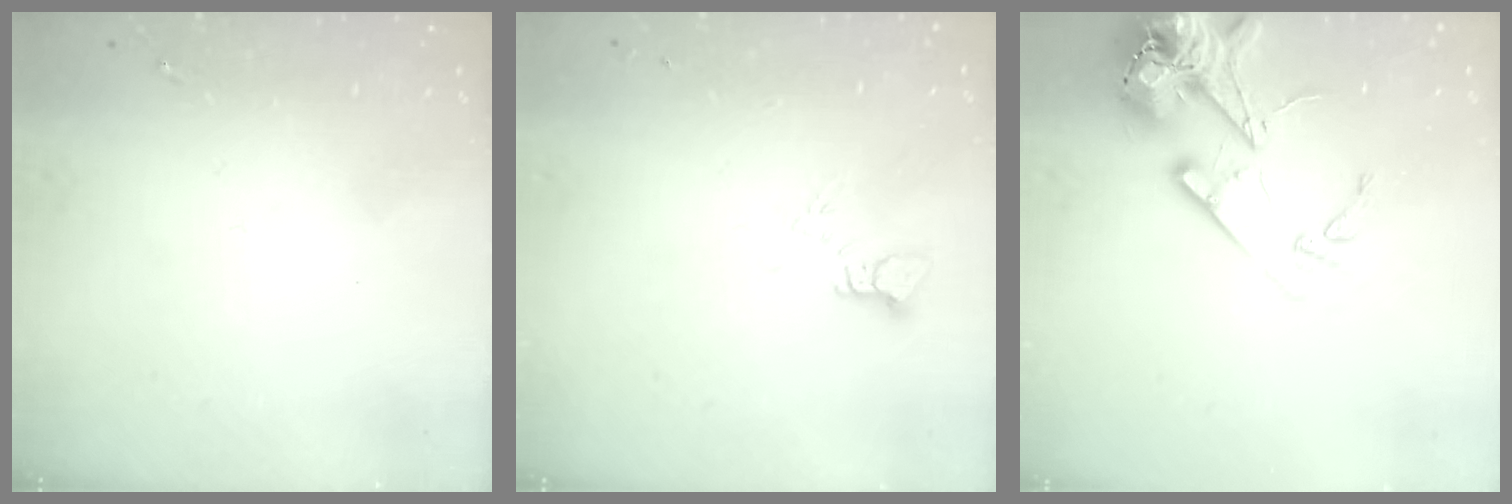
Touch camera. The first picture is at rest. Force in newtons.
{"total": 3.4, "press": 3.4, "slide": 0.2}
{"total": 18.0, "press": 17.8, "slide": 2.8}